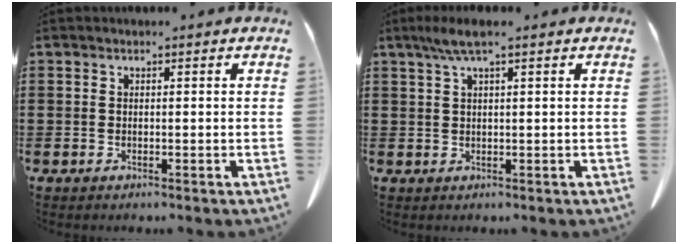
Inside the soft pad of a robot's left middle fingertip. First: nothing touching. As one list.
[{"total": 3.3, "force": [1.6, 0.3, 2.8], "torque": [-0.057, 0.002, 0.028]}]